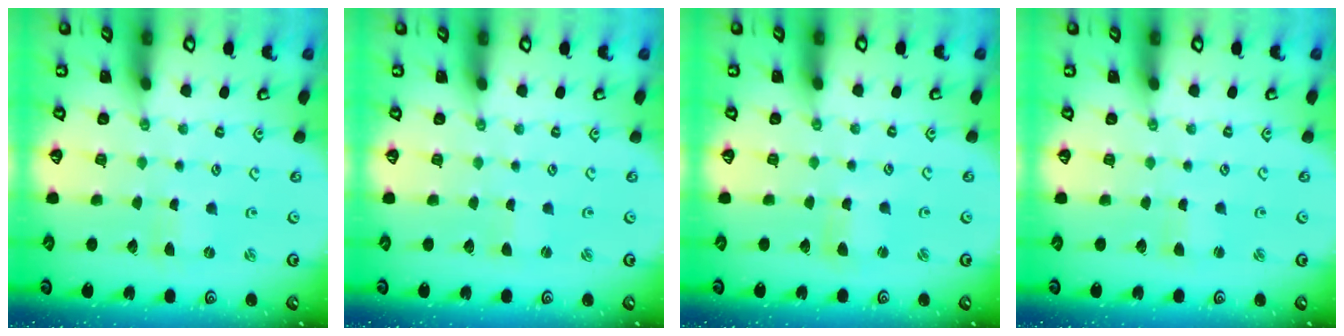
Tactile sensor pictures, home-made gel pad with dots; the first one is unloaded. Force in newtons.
{"total": 0.0}
{"total": 3.0, "press": 2.9, "slide": 0.4}
{"total": 1.9, "press": 1.9, "slide": 0.3}